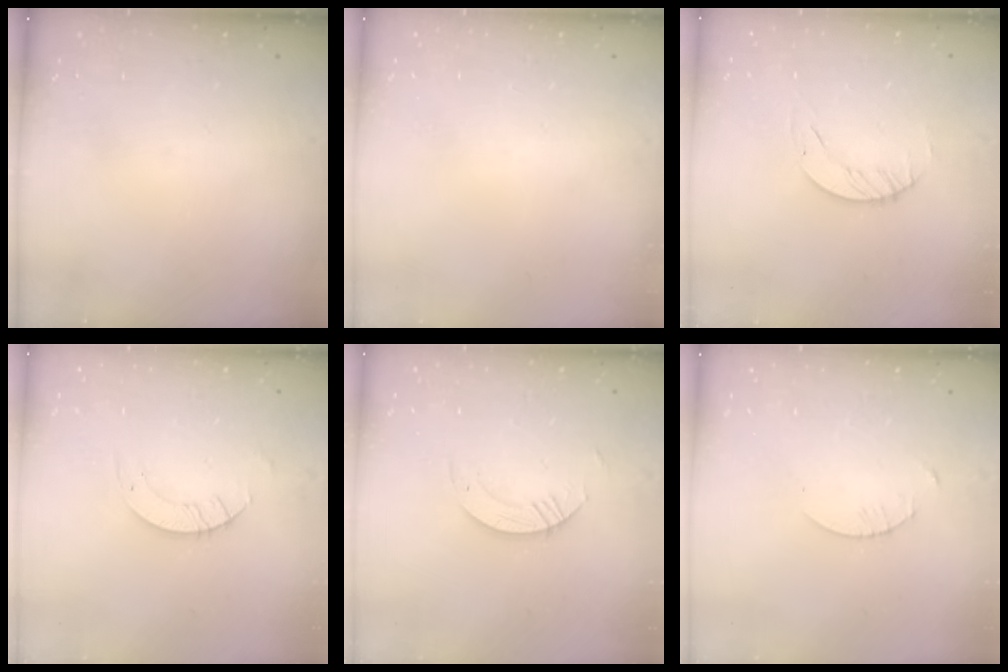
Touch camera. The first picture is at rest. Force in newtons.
{"total": 0.0}
{"total": 2.3, "press": 2.3, "slide": 0.3}
{"total": 4.0, "press": 4.0, "slide": 0.2}
{"total": 3.7, "press": 3.7, "slide": 0.3}
{"total": 1.3, "press": 1.3, "slide": 0.2}